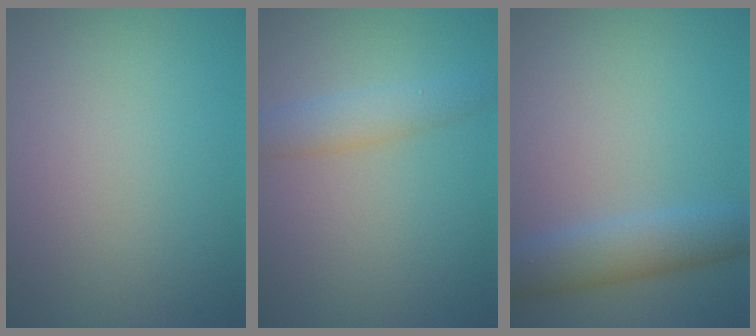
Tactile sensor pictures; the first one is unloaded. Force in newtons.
{"total": 2.7, "press": 2.6, "slide": 0.2}
{"total": 3.9, "press": 3.9, "slide": 0.2}